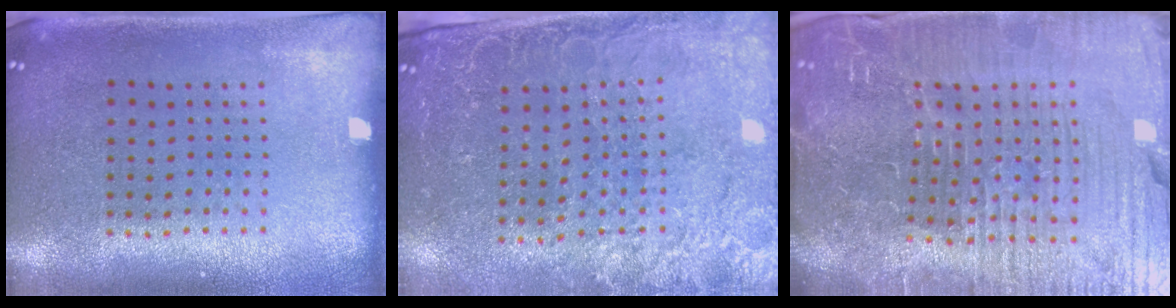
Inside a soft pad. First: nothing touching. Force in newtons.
{"total": 3.1, "press": 2.9, "slide": 1.0}
{"total": 7.5, "press": 6.7, "slide": 3.4}